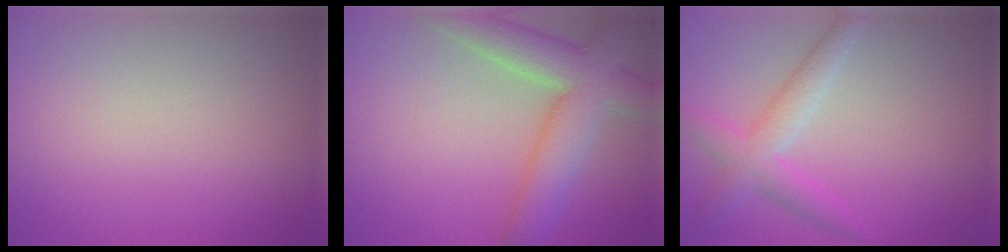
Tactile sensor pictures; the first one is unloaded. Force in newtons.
{"total": 7.1, "press": 7.1, "slide": 0.3}
{"total": 3.3, "press": 3.3, "slide": 0.2}